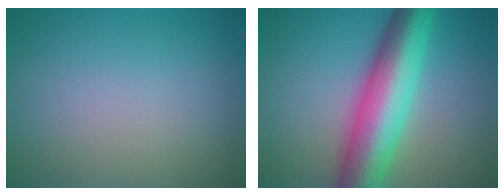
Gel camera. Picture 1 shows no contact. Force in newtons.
{"total": 10.6, "press": 10.6, "slide": 0.1}